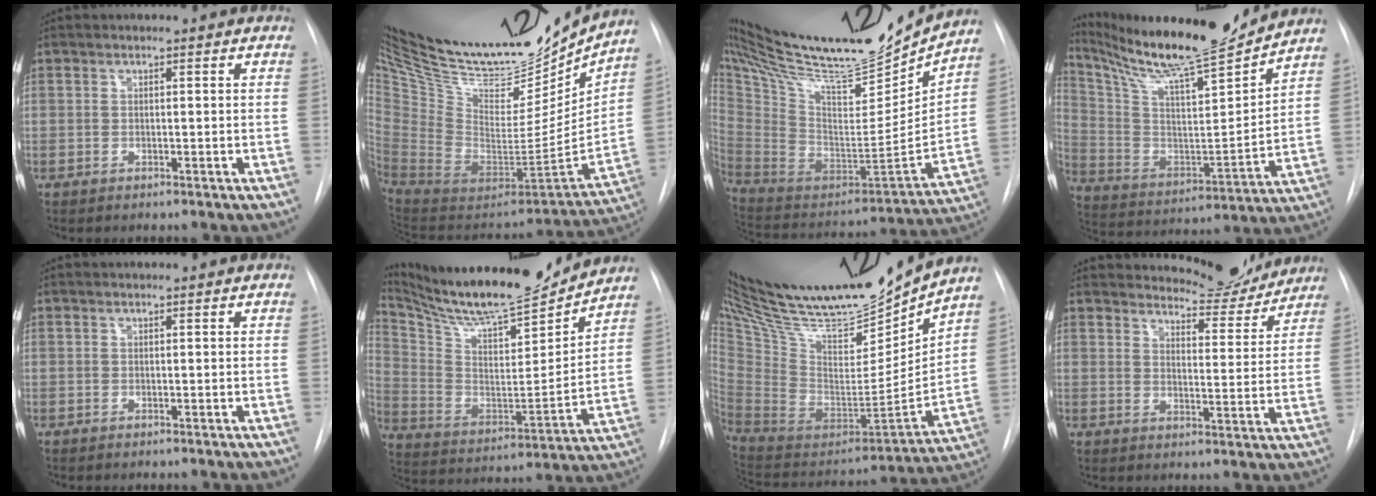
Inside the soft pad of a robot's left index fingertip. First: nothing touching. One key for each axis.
{"total": 34.1, "fx": 29.1, "fy": 9.0, "fz": 15.4, "tx": -0.305, "ty": -0.045, "tz": 0.463}
{"total": 31.6, "fx": 27.6, "fy": 5.5, "fz": 14.4, "tx": -0.273, "ty": -0.056, "tz": 0.438}
{"total": 20.6, "fx": 18.8, "fy": 0.2, "fz": 8.5, "tx": -0.166, "ty": -0.035, "tz": 0.312}
{"total": 0.0}
{"total": 21.5, "fx": 20.0, "fy": 2.2, "fz": 7.6, "tx": -0.156, "ty": -0.032, "tz": 0.327}
{"total": 27.9, "fx": 24.8, "fy": 4.4, "fz": 11.9, "tx": -0.218, "ty": -0.053, "tz": 0.410}
{"total": 8.9, "fx": 8.7, "fy": 1.8, "fz": 0.6, "tx": 0.000, "ty": -0.023, "tz": 0.110}